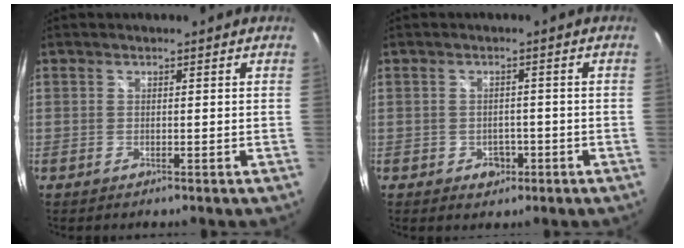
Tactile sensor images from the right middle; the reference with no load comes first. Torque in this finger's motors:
{"motor_torque": [0.02, -0.07, 0.00, 0.00]}